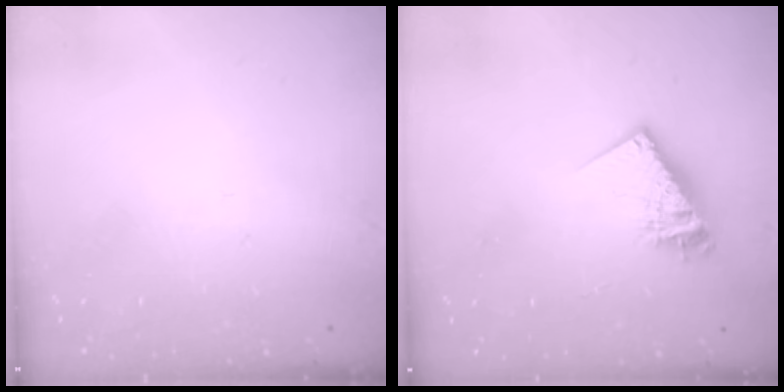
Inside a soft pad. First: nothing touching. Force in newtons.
{"total": 11.9, "press": 11.9, "slide": 1.0}